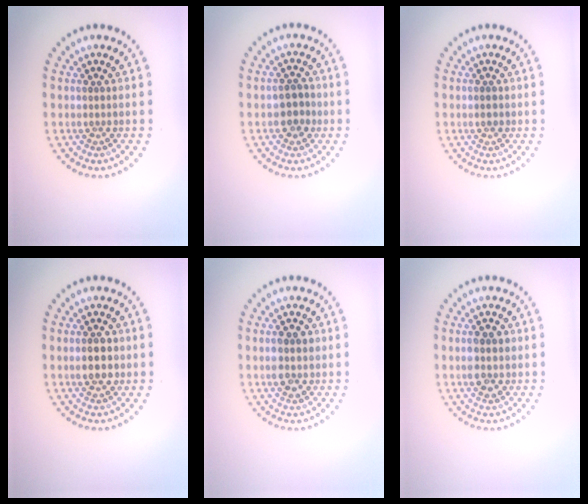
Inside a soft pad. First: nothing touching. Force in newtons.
{"total": 2.4, "press": 2.4, "slide": 0.6}
{"total": 1.1, "press": 1.1, "slide": 0.1}
{"total": 2.9, "press": 2.9, "slide": 0.2}
{"total": 2.7, "press": 2.7, "slide": 0.2}
{"total": 2.9, "press": 2.9, "slide": 0.0}